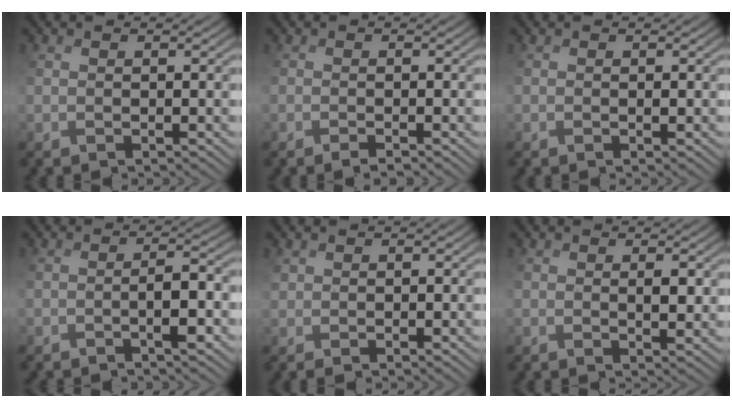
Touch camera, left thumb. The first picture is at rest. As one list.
[{"total": 1.3, "force": [-1.1, 0.1, 0.7], "torque": [-0.008, 0.001, -0.021]}, {"total": 0.7, "force": [0.1, 0.5, 0.5], "torque": [-0.014, 0.001, 0.004]}, {"total": 3.6, "force": [-1.9, 0.6, 3.0], "torque": [-0.037, 0.009, -0.029]}, {"total": 1.0, "force": [0.6, 0.7, 0.4], "torque": [-0.012, 0.005, 0.012]}, {"total": 2.6, "force": [1.0, 1.1, 2.1], "torque": [-0.044, 0.002, 0.024]}]